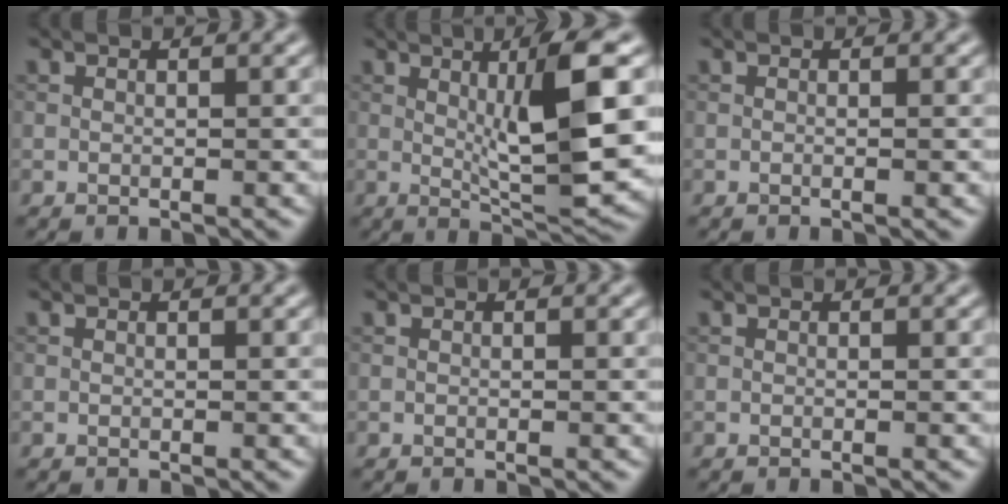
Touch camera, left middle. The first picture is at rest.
{"total": 8.3, "force": [1.5, 1.4, 8.1], "torque": [-0.123, -0.008, 0.031]}
{"total": 0.5, "force": [-0.1, 0.0, 0.5], "torque": [-0.009, -0.002, -0.002]}
{"total": 0.0}
{"total": 0.0}
{"total": 0.0}